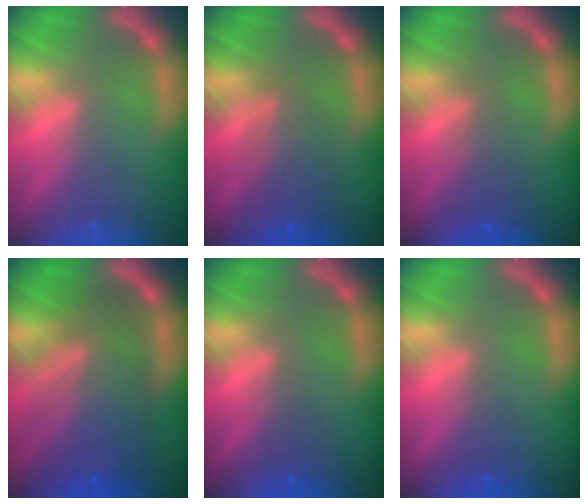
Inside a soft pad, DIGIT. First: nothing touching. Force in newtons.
{"total": 4.1}
{"total": 2.5}
{"total": 9.5}
{"total": 1.4}
{"total": 1.4}